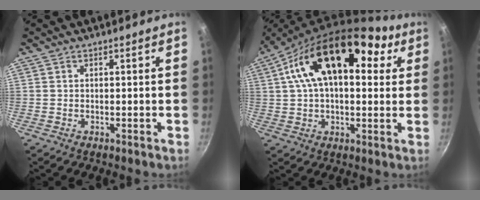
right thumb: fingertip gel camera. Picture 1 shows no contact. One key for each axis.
{"total": 18.7, "fx": 5.9, "fy": 10.8, "fz": 14.1, "tx": -0.205, "ty": 0.012, "tz": 0.075}